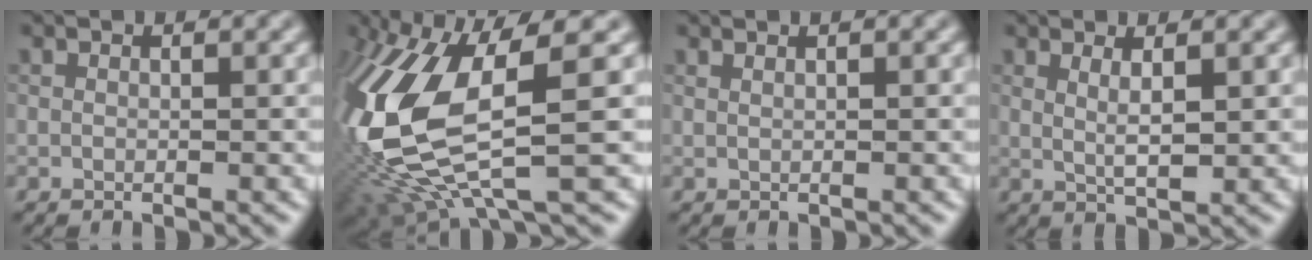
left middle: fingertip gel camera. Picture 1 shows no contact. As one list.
[{"total": 11.6, "force": [-0.8, 4.2, 10.7], "torque": [-0.261, -0.019, -0.001]}, {"total": 0.6, "force": [0.4, 0.3, 0.4], "torque": [0.002, -0.003, 0.000]}, {"total": 1.5, "force": [0.4, 0.1, 1.4], "torque": [-0.036, -0.006, 0.022]}]